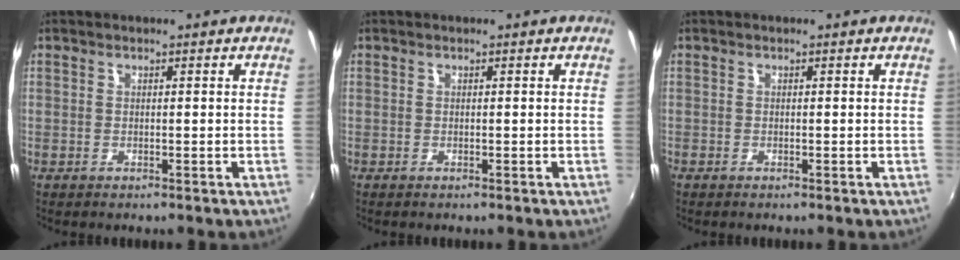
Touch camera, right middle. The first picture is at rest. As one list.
[{"total": 0.0}, {"total": 0.0}]